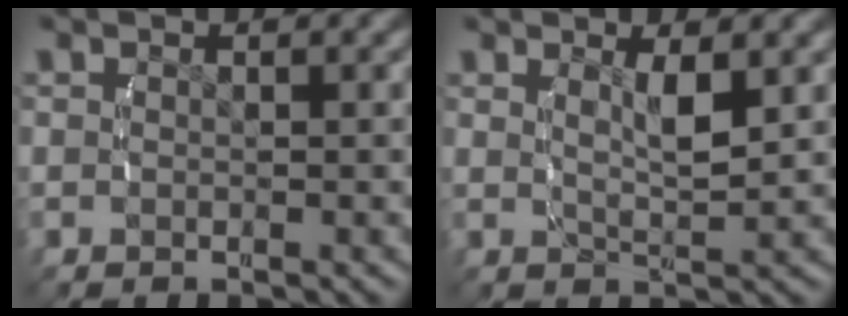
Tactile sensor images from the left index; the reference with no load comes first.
{"total": 2.6, "force": [1.0, 0.1, 2.4], "torque": [-0.042, -0.012, 0.026]}